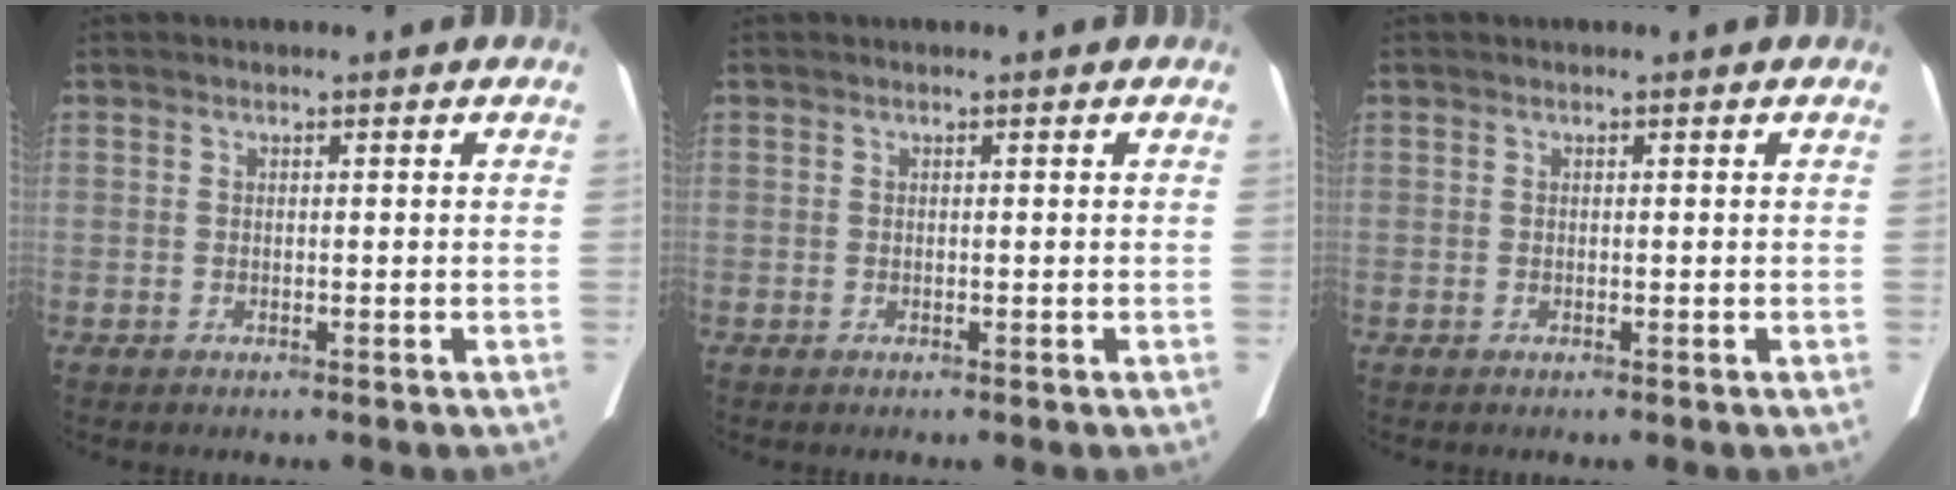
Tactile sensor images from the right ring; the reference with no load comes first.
{"total": 0.0}
{"total": 0.0}